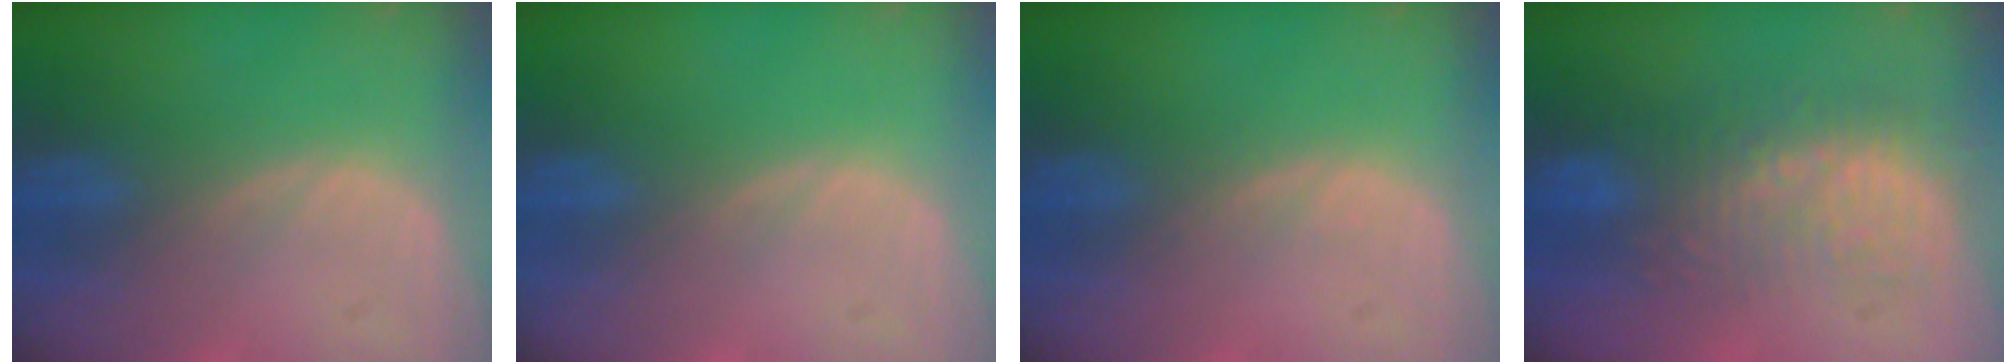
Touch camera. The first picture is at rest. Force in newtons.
{"total": 0.0}
{"total": 0.5, "press": 0.5, "slide": 0.1}
{"total": 9.1, "press": 8.6, "slide": 2.8}